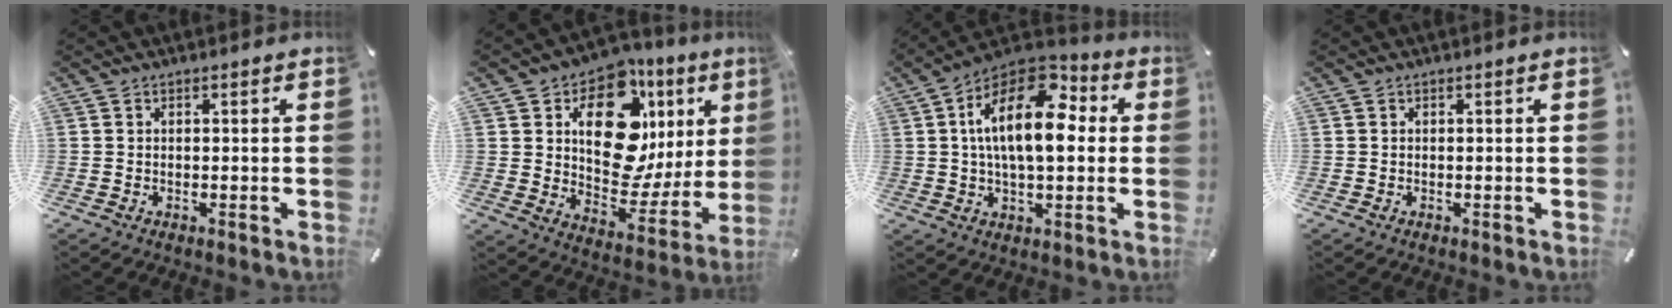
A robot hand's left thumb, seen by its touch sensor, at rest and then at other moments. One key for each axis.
{"total": 18.5, "fx": 7.2, "fy": 11.4, "fz": 12.6, "tx": -0.170, "ty": -0.057, "tz": 0.125}
{"total": 17.3, "fx": 3.4, "fy": 9.3, "fz": 14.2, "tx": -0.262, "ty": -0.013, "tz": 0.054}
{"total": 0.0}